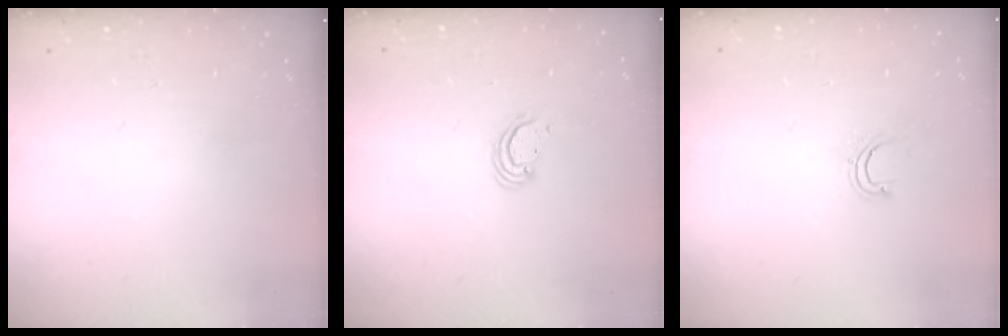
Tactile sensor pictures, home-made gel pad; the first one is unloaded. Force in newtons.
{"total": 2.2, "press": 2.2, "slide": 0.1}
{"total": 4.2, "press": 4.1, "slide": 0.8}